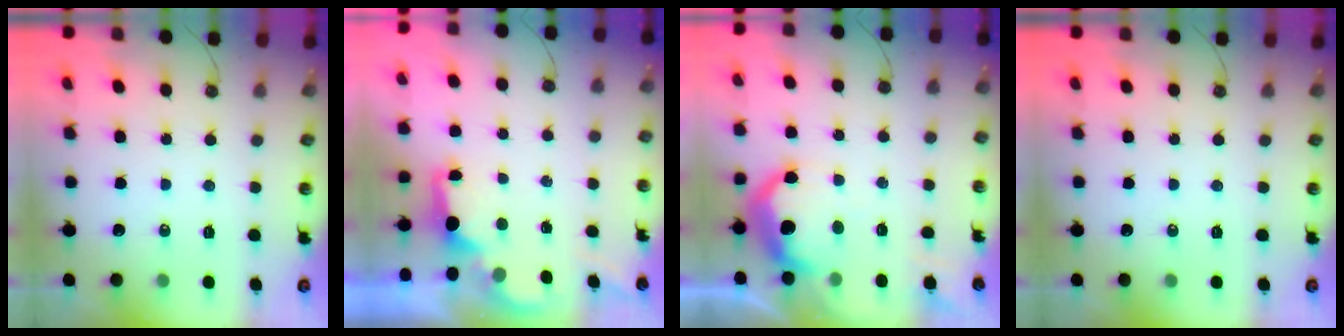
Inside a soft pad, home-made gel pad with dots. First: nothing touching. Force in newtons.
{"total": 2.1, "press": 1.9, "slide": 0.8}
{"total": 13.1, "press": 13.1, "slide": 0.7}
{"total": 0.0}